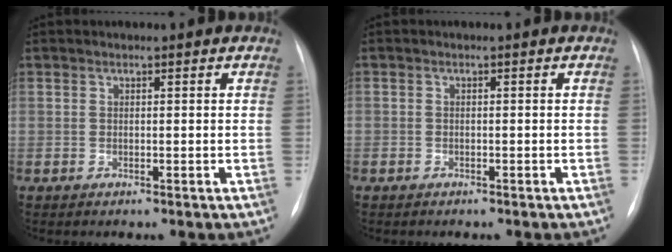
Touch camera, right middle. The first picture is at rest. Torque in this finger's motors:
{"motor_torque": [1.07, -1.07, -0.06, -0.21]}